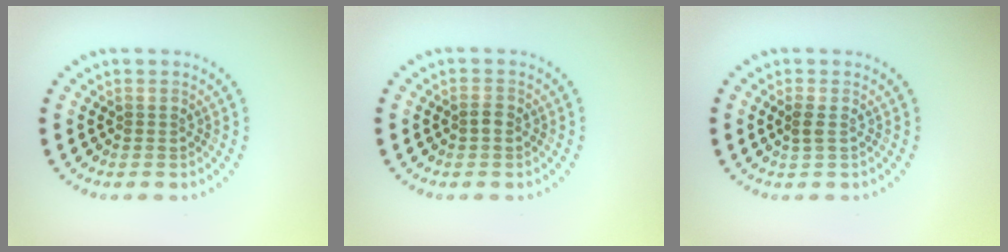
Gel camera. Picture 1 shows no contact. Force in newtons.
{"total": 0.8, "press": 0.8, "slide": 0.1}
{"total": 0.8, "press": 0.8, "slide": 0.3}